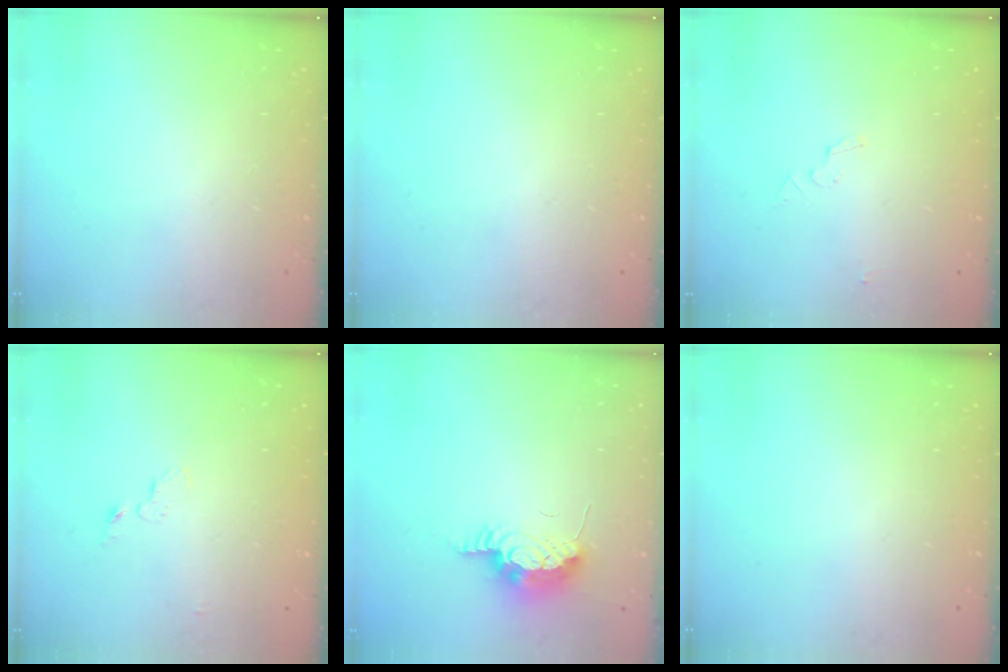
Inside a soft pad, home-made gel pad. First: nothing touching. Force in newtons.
{"total": 0.0}
{"total": 3.2, "press": 3.2, "slide": 0.3}
{"total": 3.9, "press": 3.9, "slide": 0.4}
{"total": 9.0, "press": 8.9, "slide": 1.8}
{"total": 0.0}